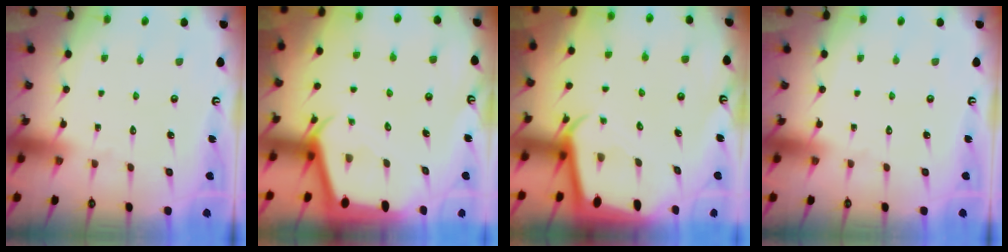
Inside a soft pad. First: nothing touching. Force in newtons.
{"total": 2.6, "press": 2.6, "slide": 0.2}
{"total": 2.8, "press": 2.8, "slide": 0.1}
{"total": 0.0}